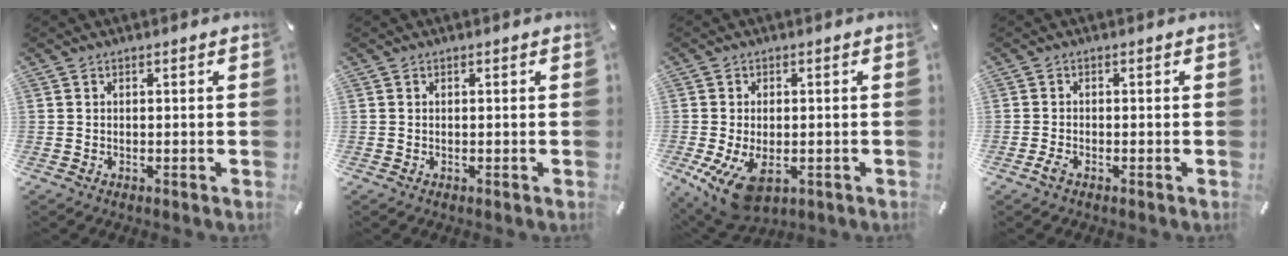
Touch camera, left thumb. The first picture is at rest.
{"total": 0.0}
{"total": 7.9, "force": [-2.2, 4.7, 5.9], "torque": [-0.122, -0.005, -0.036]}
{"total": 1.3, "force": [-0.8, 0.7, 0.9], "torque": [-0.015, 0.003, -0.015]}